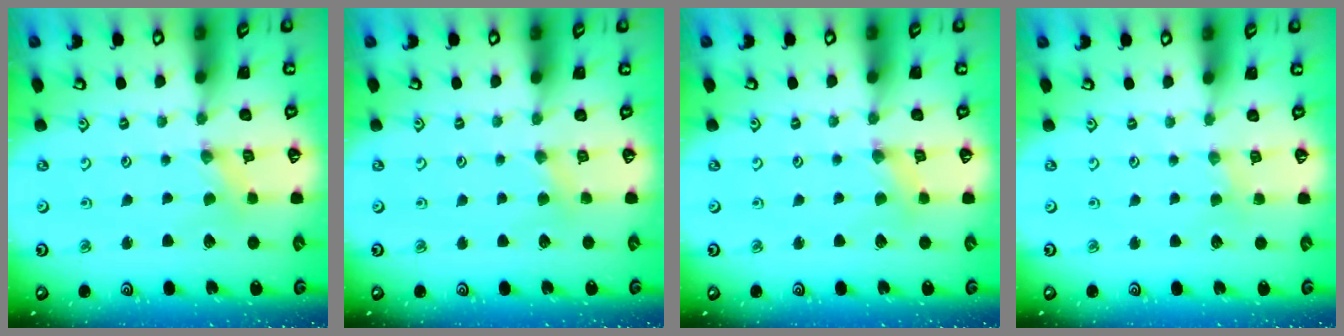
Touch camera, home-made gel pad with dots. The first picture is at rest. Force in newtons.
{"total": 2.3, "press": 2.3, "slide": 0.4}
{"total": 1.2, "press": 1.1, "slide": 0.3}
{"total": 1.3, "press": 1.2, "slide": 0.3}